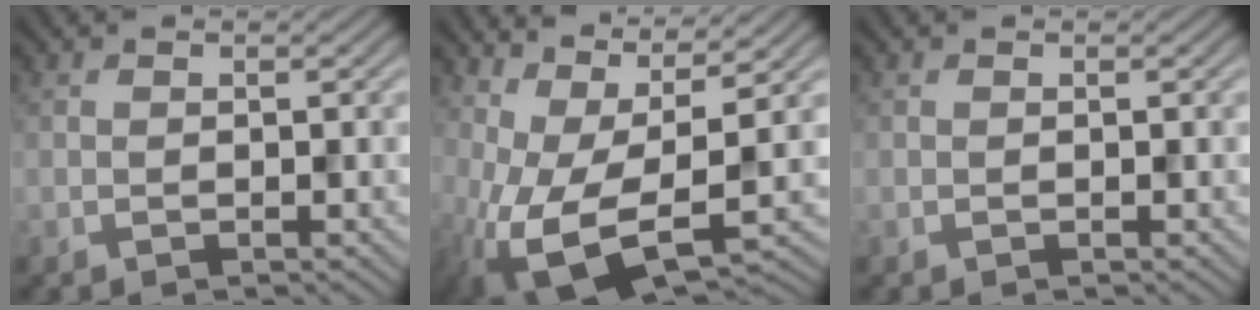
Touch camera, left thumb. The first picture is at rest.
{"total": 11.7, "force": [0.1, 5.4, 10.3], "torque": [-0.220, -0.011, 0.006]}
{"total": 0.0}